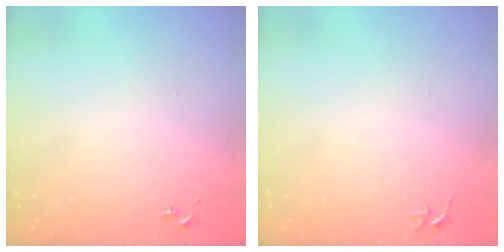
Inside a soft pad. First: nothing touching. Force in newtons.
{"total": 3.6, "press": 3.6, "slide": 0.3}